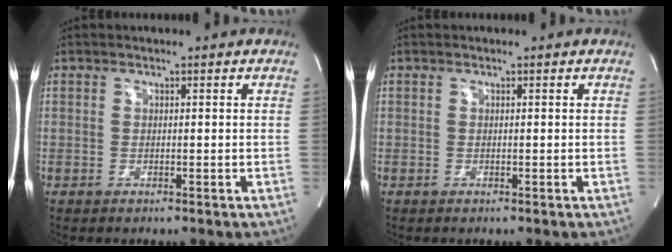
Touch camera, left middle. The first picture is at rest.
{"total": 0.0}